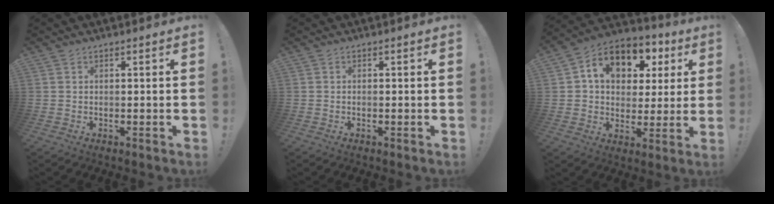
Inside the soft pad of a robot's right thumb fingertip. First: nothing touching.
{"total": 0.6, "force": [-0.4, 0.0, 0.4], "torque": [-0.015, 0.003, -0.006]}
{"total": 13.0, "force": [5.1, 9.5, 7.3], "torque": [-0.119, -0.016, 0.095]}